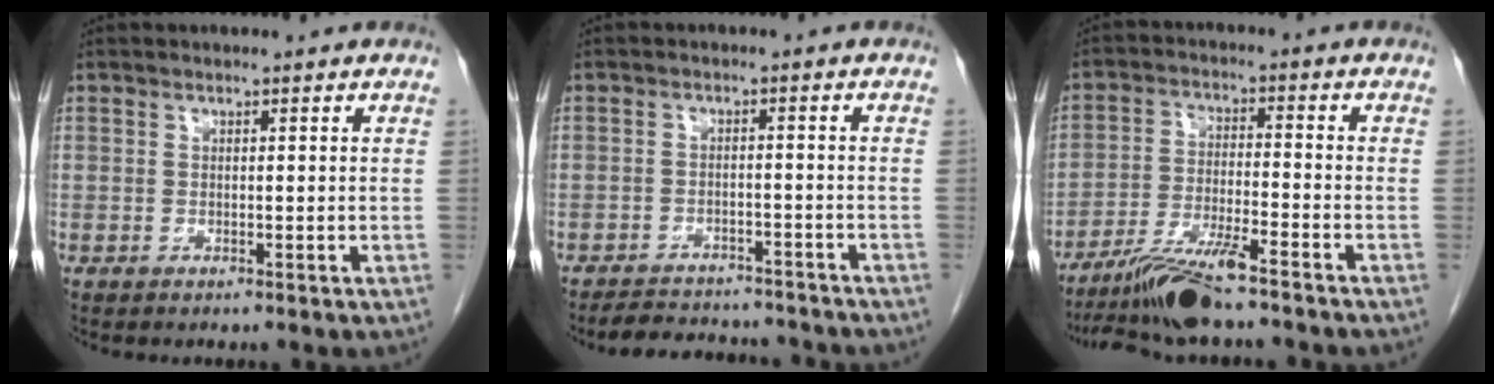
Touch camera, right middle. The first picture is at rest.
{"total": 10.0, "force": [-9.4, 2.6, 2.3], "torque": [-0.036, 0.007, -0.118]}
{"total": 9.6, "force": [-7.9, 0.0, 5.5], "torque": [-0.103, -0.024, -0.142]}